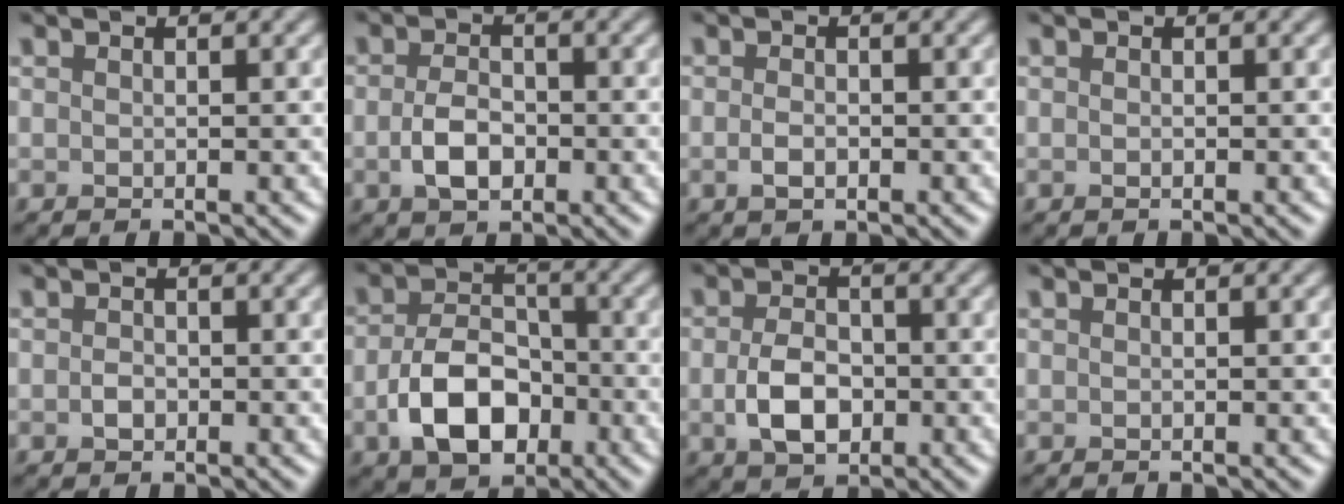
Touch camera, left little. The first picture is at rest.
{"total": 3.1, "force": [-0.9, 1.9, 2.3], "torque": [-0.047, -0.002, -0.020]}
{"total": 1.3, "force": [-0.5, 0.8, 1.0], "torque": [-0.021, -0.001, -0.011]}
{"total": 0.0}
{"total": 1.1, "force": [-0.4, 0.8, 0.6], "torque": [-0.013, -0.001, -0.012]}
{"total": 6.8, "force": [-2.4, 4.5, 4.5], "torque": [-0.088, -0.006, -0.043]}
{"total": 4.2, "force": [-1.0, 2.8, 3.0], "torque": [-0.063, -0.006, -0.021]}
{"total": 0.0}